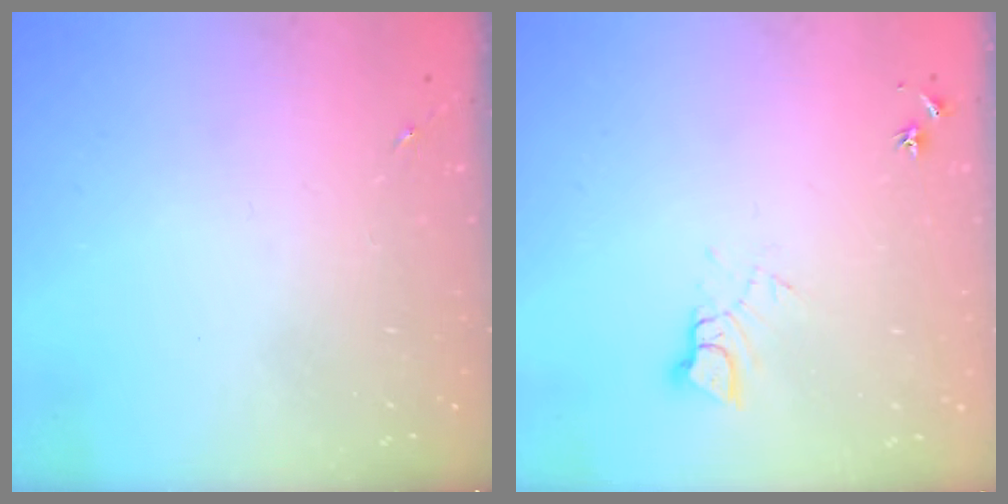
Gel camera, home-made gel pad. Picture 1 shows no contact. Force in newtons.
{"total": 5.4, "press": 5.4, "slide": 0.5}